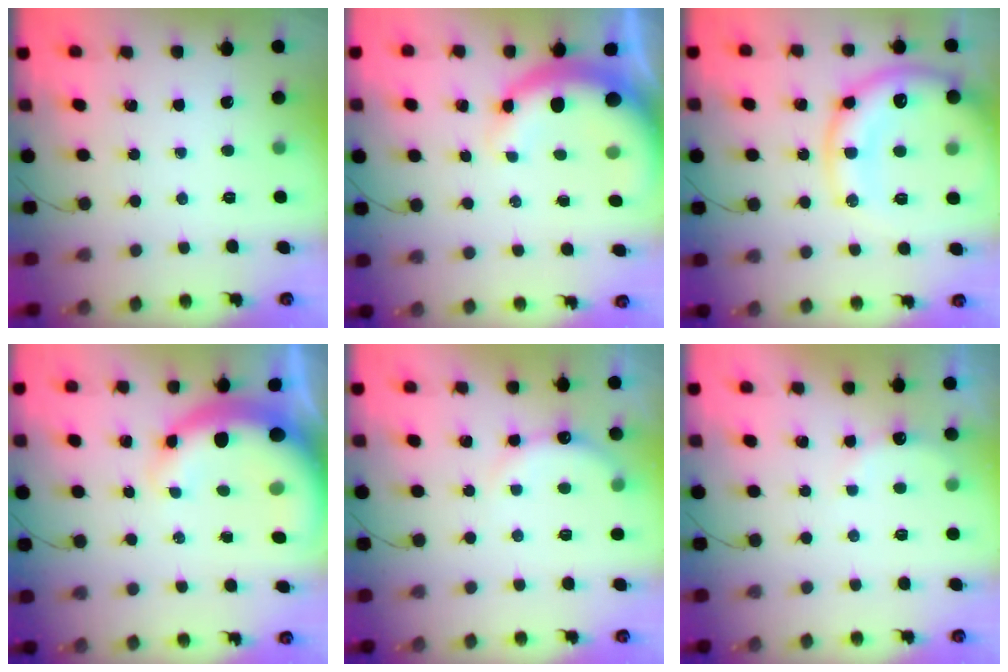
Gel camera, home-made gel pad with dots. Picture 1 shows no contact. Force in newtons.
{"total": 8.8, "press": 8.6, "slide": 2.1}
{"total": 18.3, "press": 18.1, "slide": 2.7}
{"total": 14.0, "press": 13.7, "slide": 2.9}
{"total": 6.4, "press": 6.2, "slide": 1.4}
{"total": 7.2, "press": 7.1, "slide": 1.1}